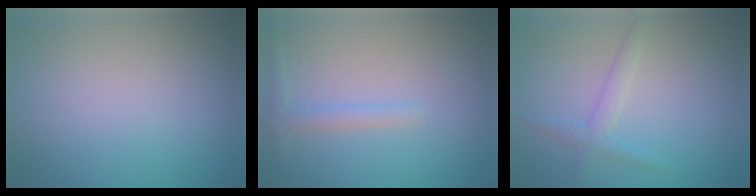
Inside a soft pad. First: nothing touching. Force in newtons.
{"total": 1.4, "press": 1.4, "slide": 0.1}
{"total": 1.8, "press": 1.8, "slide": 0.0}